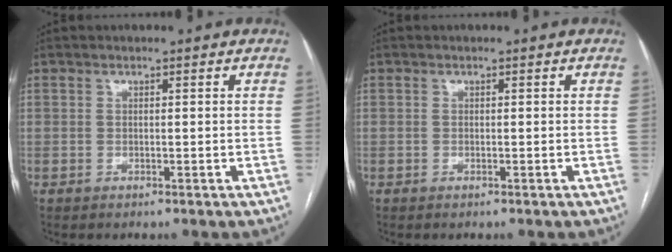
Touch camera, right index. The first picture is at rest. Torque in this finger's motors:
{"motor_torque": [-0.17, 0.09, -0.05, -0.01]}